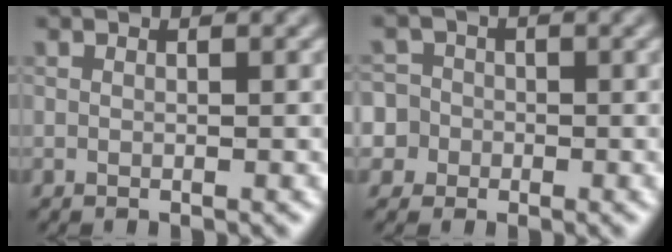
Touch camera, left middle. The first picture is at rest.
{"total": 6.3, "force": [-1.5, 5.9, 1.3], "torque": [-0.027, 0.018, -0.062]}